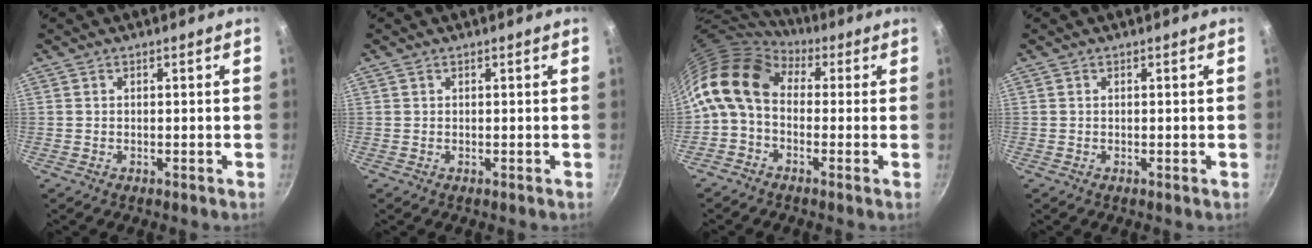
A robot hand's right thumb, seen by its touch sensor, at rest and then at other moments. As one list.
[{"total": 0.0}, {"total": 12.8, "force": [1.5, 9.1, 8.9], "torque": [-0.160, 0.026, 0.002]}, {"total": 0.0}]